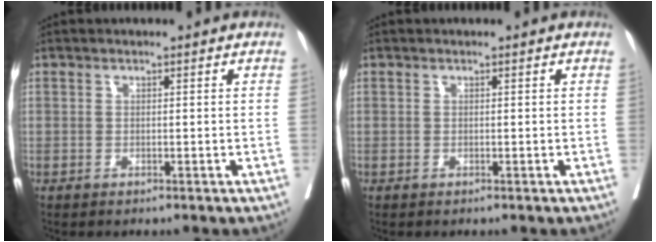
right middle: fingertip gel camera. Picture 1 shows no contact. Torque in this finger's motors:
{"motor_torque": [-0.03, 0.32, -0.08, 0.01]}